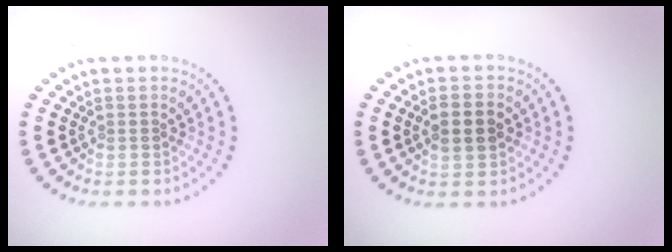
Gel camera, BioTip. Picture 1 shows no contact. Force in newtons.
{"total": 2.7, "press": 2.7, "slide": 0.2}